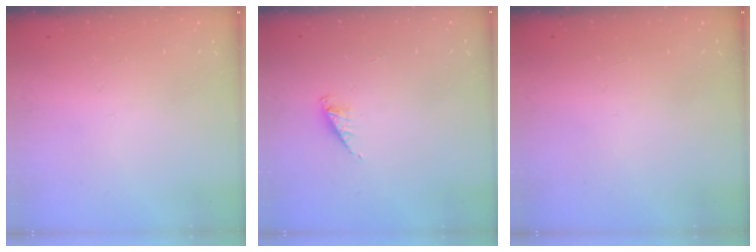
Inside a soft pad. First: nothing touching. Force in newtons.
{"total": 4.4, "press": 4.3, "slide": 0.6}
{"total": 0.0}